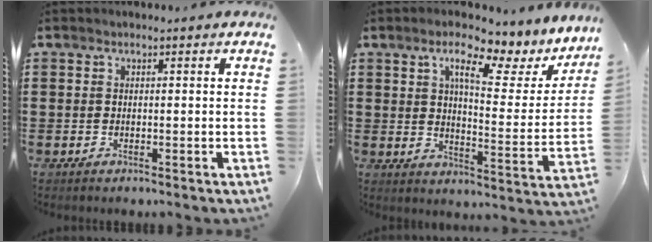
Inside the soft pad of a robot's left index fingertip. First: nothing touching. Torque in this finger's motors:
{"motor_torque": [1.08, -1.06, 0.32, 0.08]}